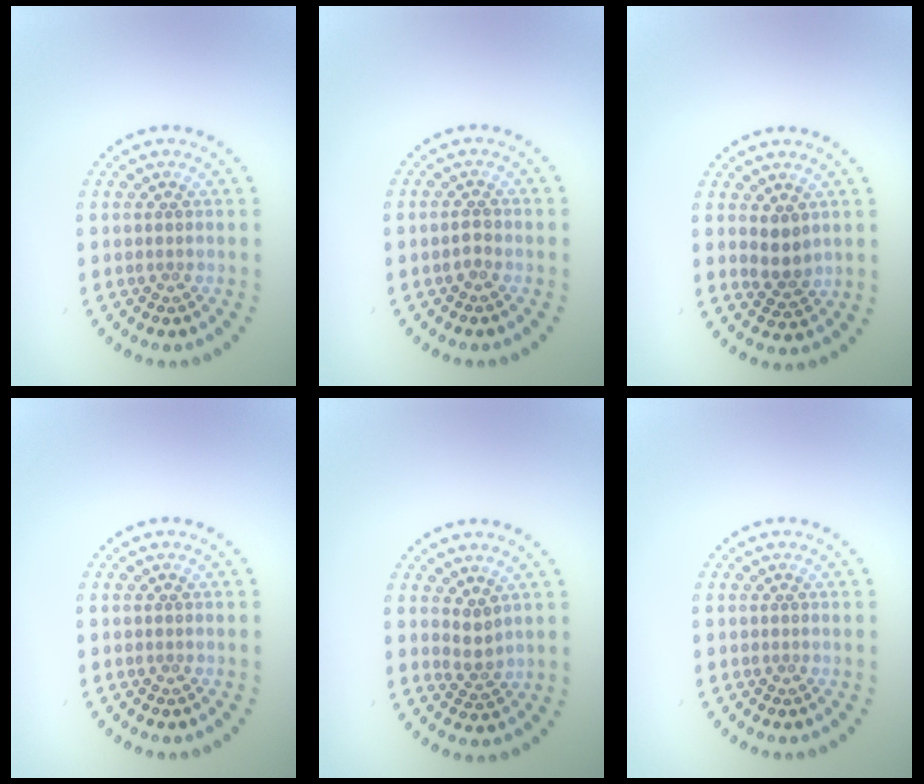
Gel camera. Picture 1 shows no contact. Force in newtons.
{"total": 1.1, "press": 1.1, "slide": 0.3}
{"total": 2.3, "press": 2.1, "slide": 0.8}
{"total": 0.0}
{"total": 1.8, "press": 1.3, "slide": 1.2}
{"total": 0.0}